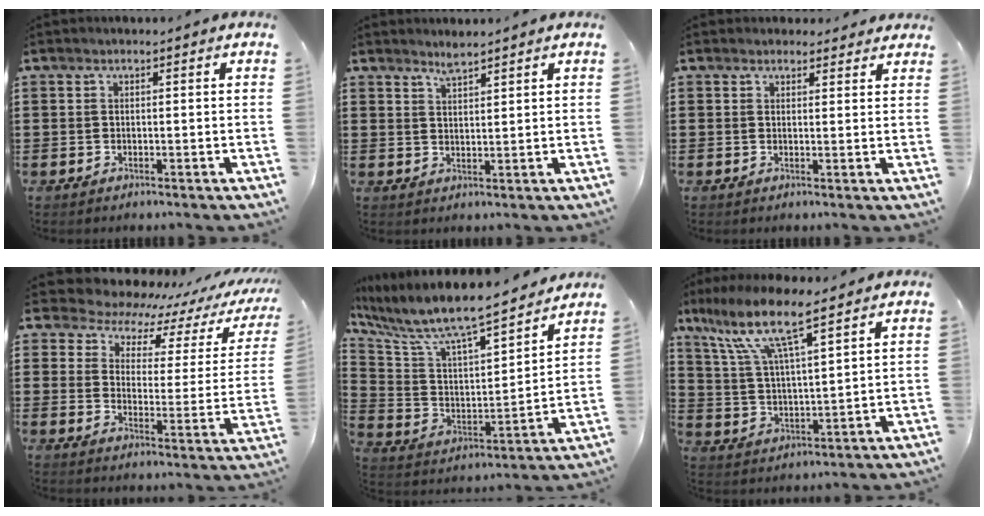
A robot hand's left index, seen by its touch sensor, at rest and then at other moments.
{"total": 2.4, "force": [2.3, 0.0, 0.7], "torque": [-0.017, 0.000, 0.043]}
{"total": 2.1, "force": [1.9, 0.9, 0.1], "torque": [0.001, -0.001, 0.035]}
{"total": 5.4, "force": [5.1, 1.6, 0.7], "torque": [-0.040, -0.045, 0.083]}
{"total": 8.3, "force": [7.2, 1.0, 3.9], "torque": [-0.111, -0.063, 0.115]}
{"total": 9.7, "force": [7.1, 1.3, 6.4], "torque": [-0.148, -0.029, 0.122]}